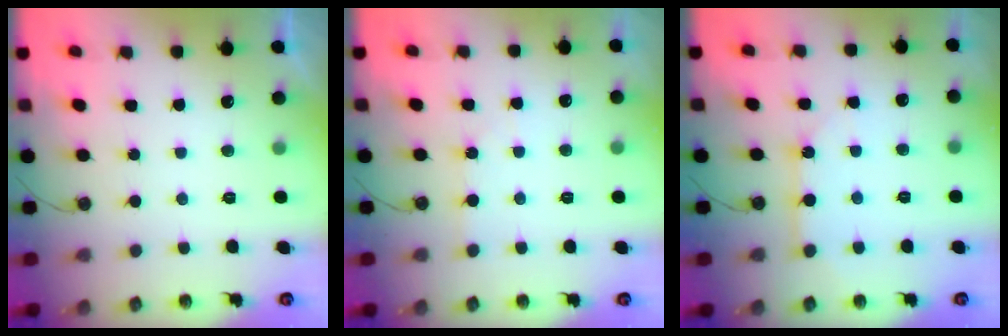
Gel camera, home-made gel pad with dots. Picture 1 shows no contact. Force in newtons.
{"total": 1.6, "press": 1.6, "slide": 0.2}
{"total": 7.7, "press": 7.7, "slide": 0.8}